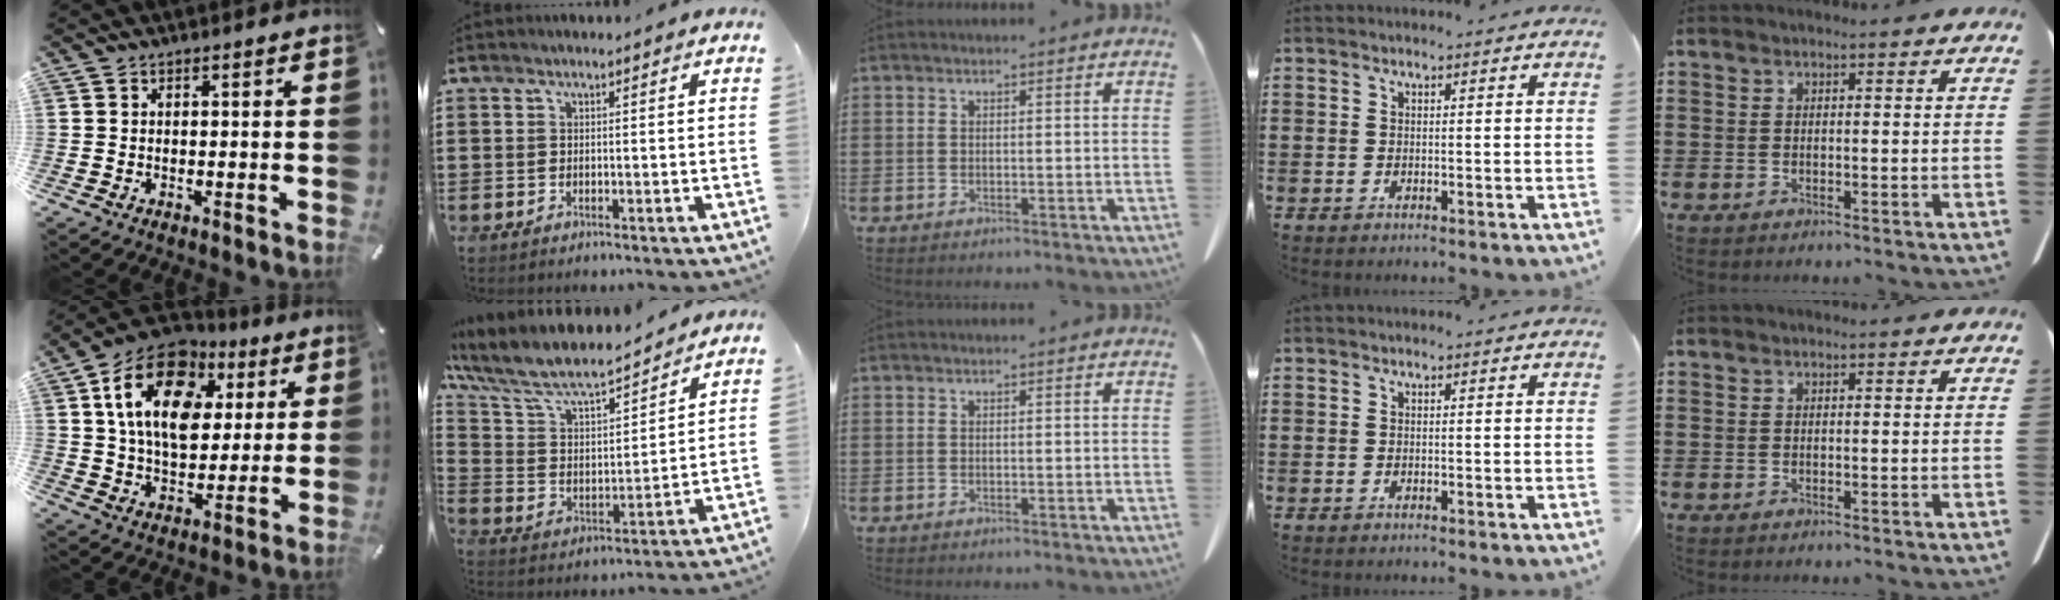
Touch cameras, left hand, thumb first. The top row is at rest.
{"thumb": {"total": 18.7, "force": [6.8, 12.7, 12.0], "torque": [-0.224, -0.017, 0.116]}, "index": {"total": 7.7, "force": [6.8, 1.7, 3.4], "torque": [-0.098, -0.046, 0.111]}}